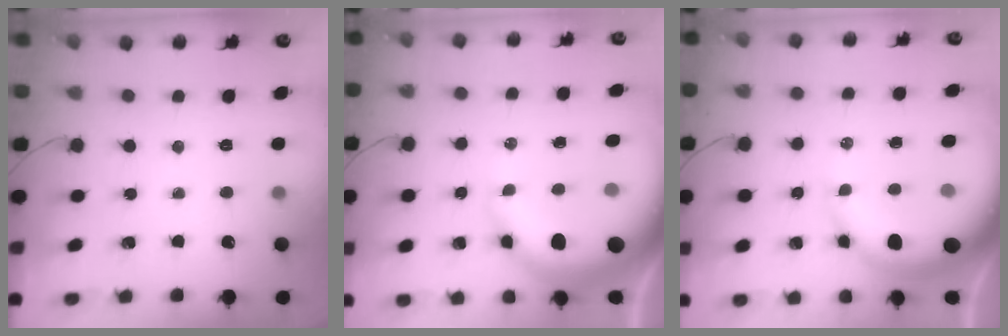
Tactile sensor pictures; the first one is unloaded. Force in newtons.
{"total": 15.4, "press": 15.0, "slide": 3.3}
{"total": 14.2, "press": 13.9, "slide": 3.0}